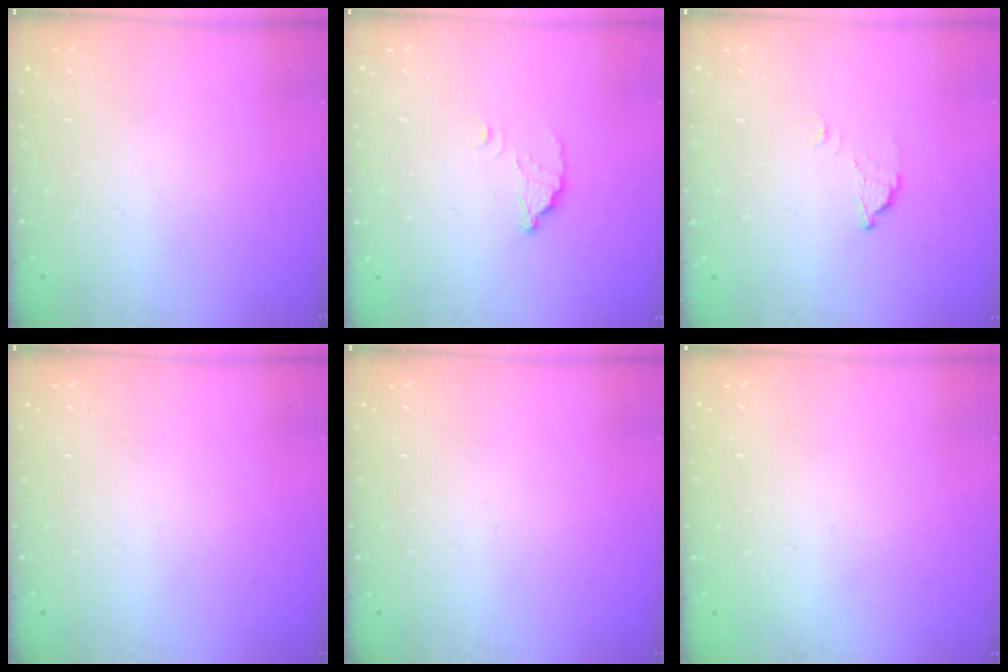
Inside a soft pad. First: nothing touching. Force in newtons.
{"total": 2.7, "press": 2.7, "slide": 0.3}
{"total": 2.2, "press": 2.2, "slide": 0.1}
{"total": 0.0}
{"total": 0.0}
{"total": 2.3, "press": 2.3, "slide": 0.1}